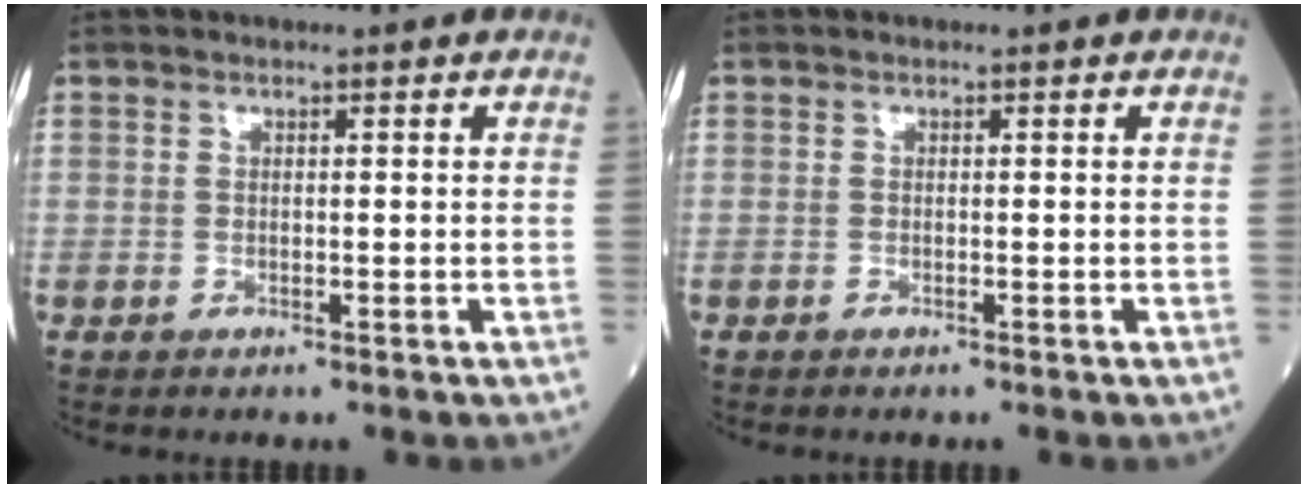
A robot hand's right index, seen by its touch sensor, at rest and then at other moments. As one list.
[{"total": 0.0}]